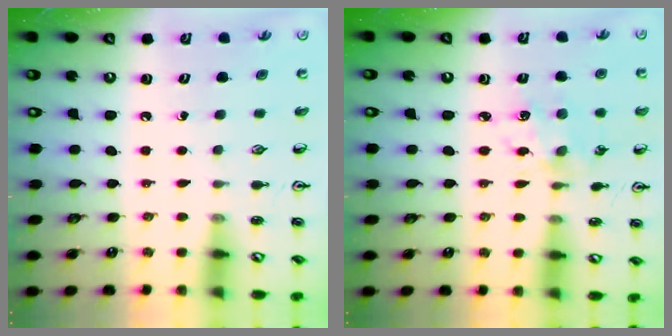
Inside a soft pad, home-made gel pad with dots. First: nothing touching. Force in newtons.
{"total": 2.9, "press": 2.9, "slide": 0.2}